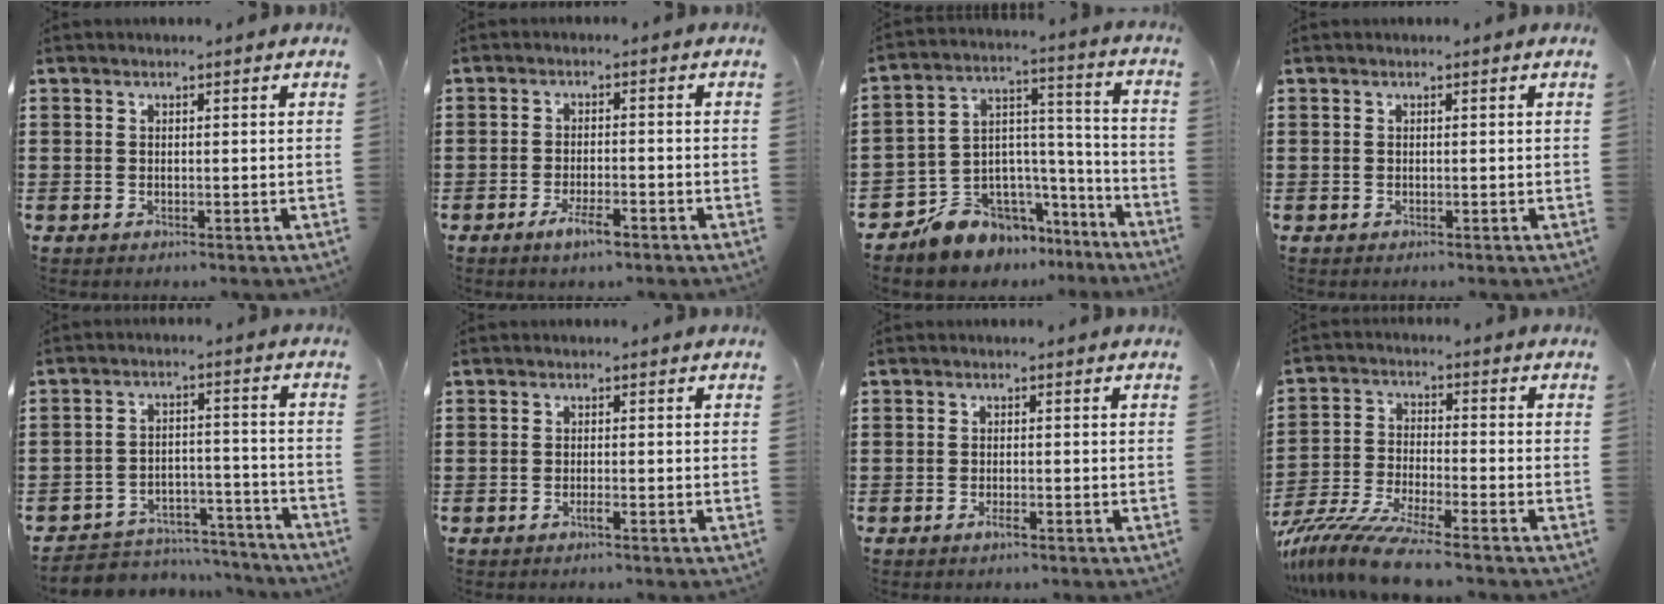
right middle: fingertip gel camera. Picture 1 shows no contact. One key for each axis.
{"total": 3.4, "fx": -1.9, "fy": 0.8, "fz": 2.7, "tx": -0.048, "ty": 0.001, "tz": -0.033}
{"total": 8.1, "fx": -6.7, "fy": 4.6, "fz": 0.2, "tx": -0.027, "ty": 0.003, "tz": -0.126}
{"total": 0.0}
{"total": 4.4, "fx": -4.2, "fy": 1.2, "fz": 0.4, "tx": -0.007, "ty": 0.013, "tz": -0.088}
{"total": 0.7, "fx": -0.2, "fy": -0.2, "fz": 0.6, "tx": -0.010, "ty": -0.003, "tz": -0.003}
{"total": 1.0, "fx": -0.4, "fy": 0.1, "fz": 0.9, "tx": -0.016, "ty": -0.004, "tz": -0.006}
{"total": 8.5, "fx": -7.4, "fy": 0.2, "fz": 4.1, "tx": -0.093, "ty": -0.004, "tz": -0.147}